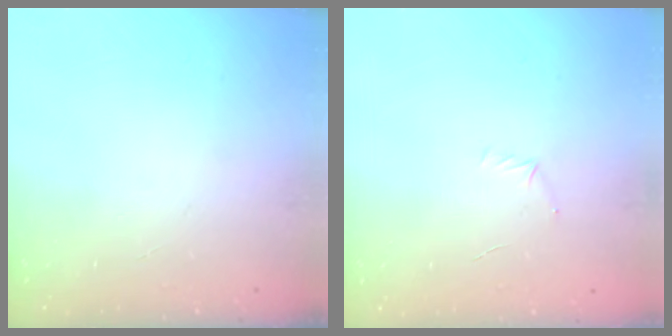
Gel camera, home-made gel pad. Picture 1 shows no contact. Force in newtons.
{"total": 4.7, "press": 4.5, "slide": 1.3}